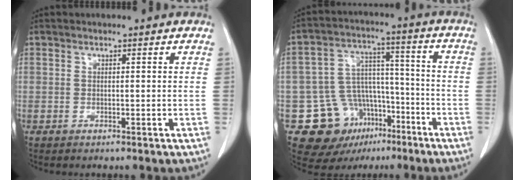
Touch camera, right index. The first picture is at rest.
{"total": 13.9, "force": [-7.2, 10.8, 5.1], "torque": [-0.084, 0.060, -0.097]}